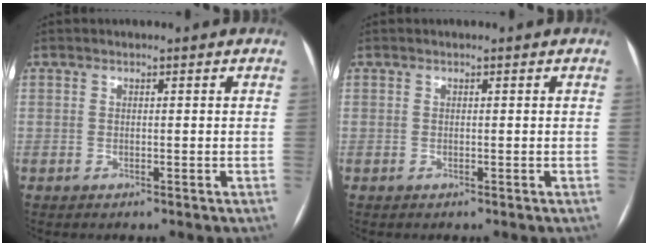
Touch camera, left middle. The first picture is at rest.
{"total": 0.0}